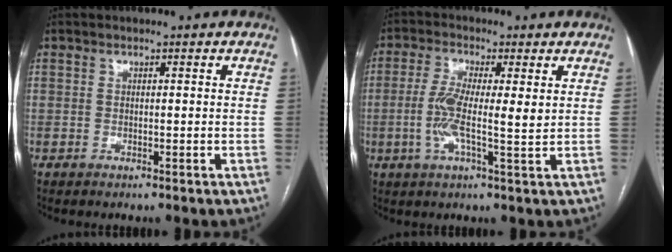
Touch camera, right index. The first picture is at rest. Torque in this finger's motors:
{"motor_torque": [0.27, -0.04, 0.22, 0.09]}